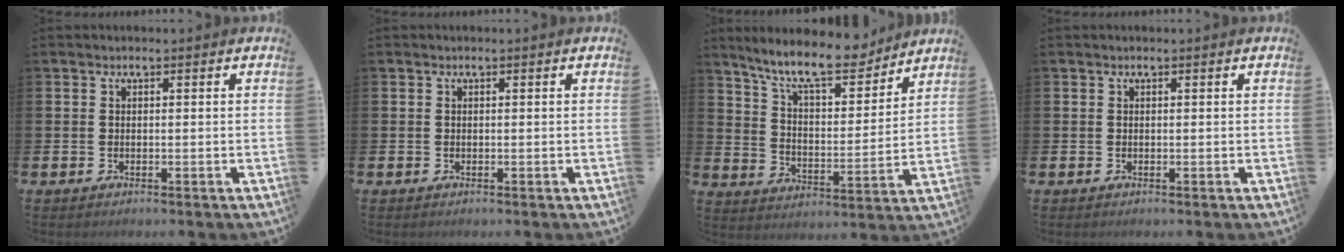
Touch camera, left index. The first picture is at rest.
{"total": 0.0}
{"total": 11.5, "force": [10.2, 2.6, 4.6], "torque": [-0.103, -0.063, 0.178]}
{"total": 0.0}